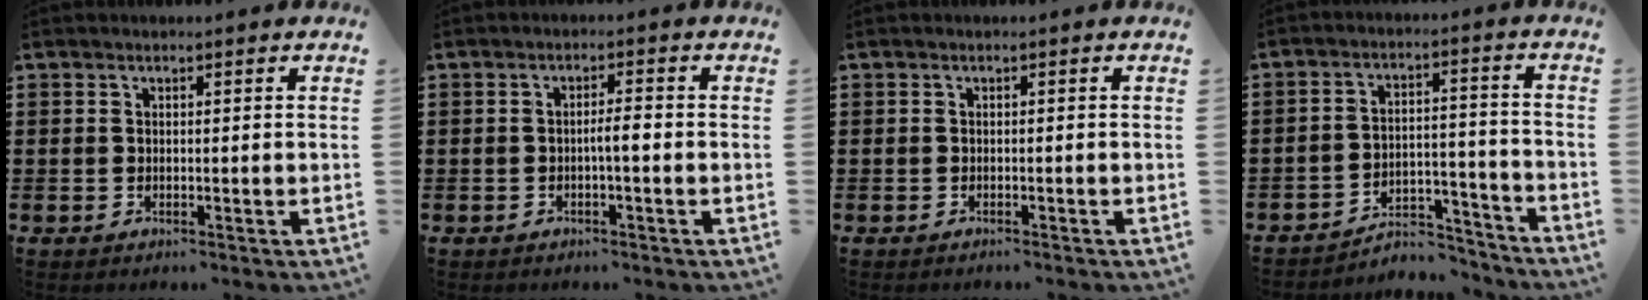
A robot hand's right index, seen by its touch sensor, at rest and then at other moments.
{"total": 2.3, "force": [-0.6, 0.2, 2.2], "torque": [-0.040, 0.001, -0.013]}
{"total": 0.5, "force": [-0.5, 0.0, 0.1], "torque": [-0.004, -0.002, -0.010]}
{"total": 5.4, "force": [-4.9, 1.5, 1.5], "torque": [-0.025, 0.013, -0.097]}